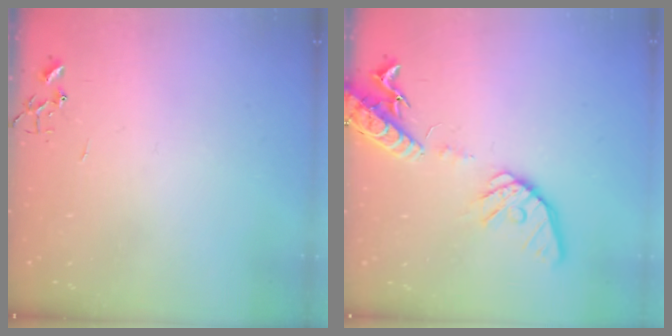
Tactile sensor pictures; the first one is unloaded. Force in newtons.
{"total": 16.0, "press": 15.8, "slide": 2.5}